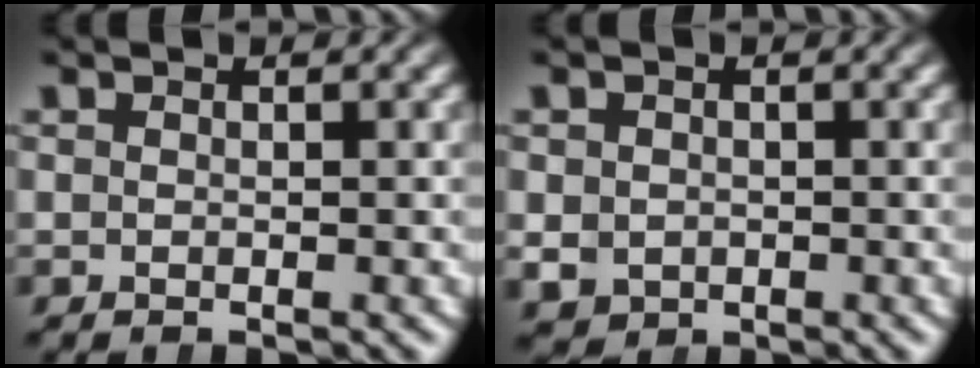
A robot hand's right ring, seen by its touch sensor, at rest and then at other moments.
{"total": 3.0, "force": [-0.7, 2.7, 1.1], "torque": [-0.030, -0.025, 0.005]}